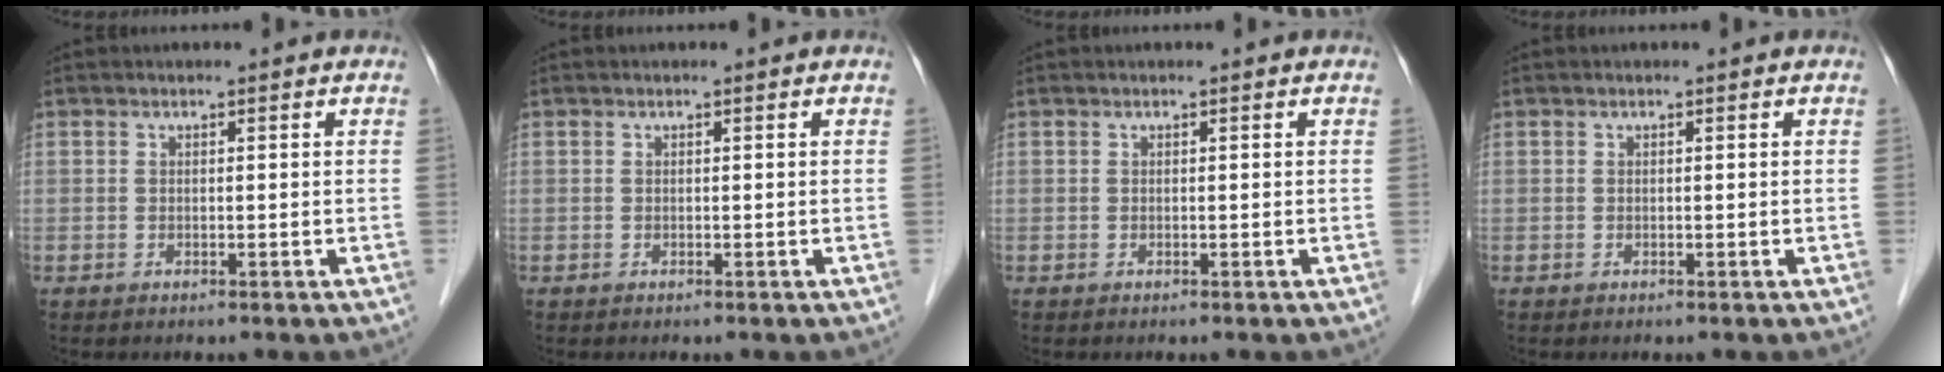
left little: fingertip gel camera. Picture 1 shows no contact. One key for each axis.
{"total": 0.0}
{"total": 0.0}
{"total": 0.0}